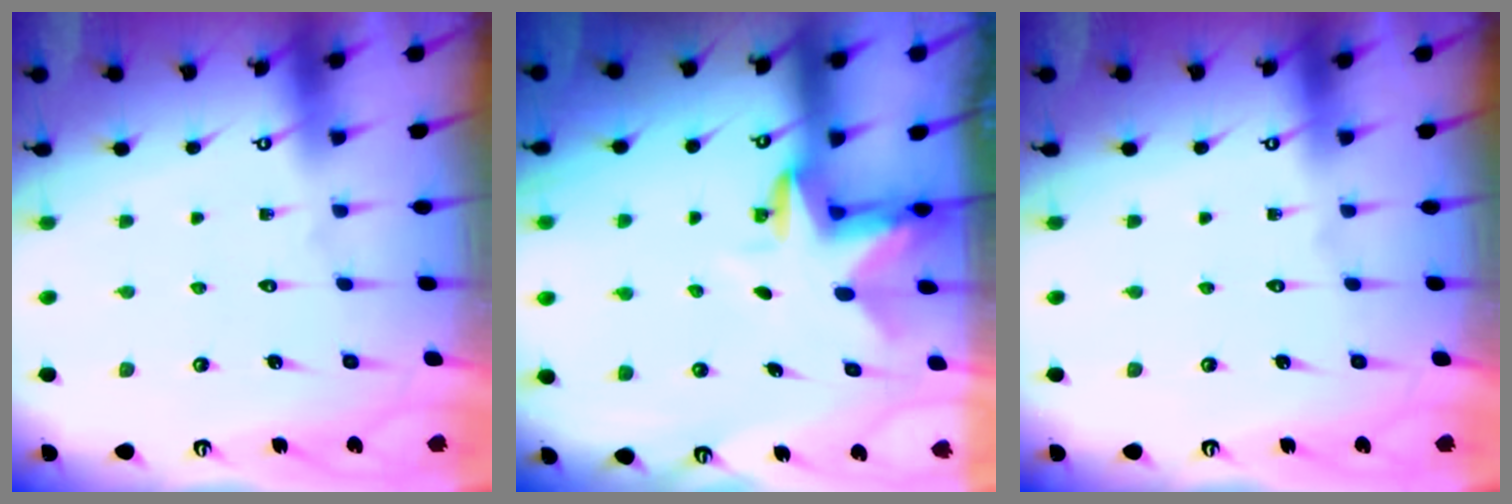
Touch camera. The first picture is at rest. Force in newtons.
{"total": 3.0, "press": 3.0, "slide": 0.4}
{"total": 0.0}